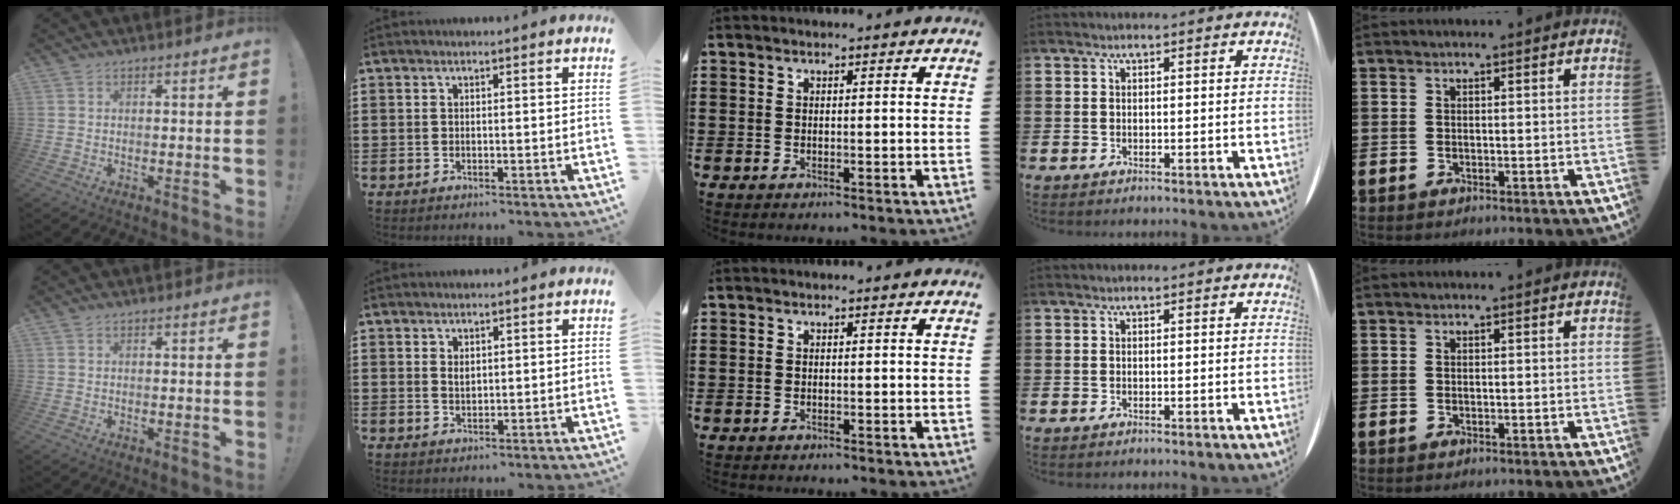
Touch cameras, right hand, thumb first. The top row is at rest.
{"index": {"total": 1.4, "force": [0.6, 0.8, 0.9], "torque": [-0.012, 0.000, 0.010]}}